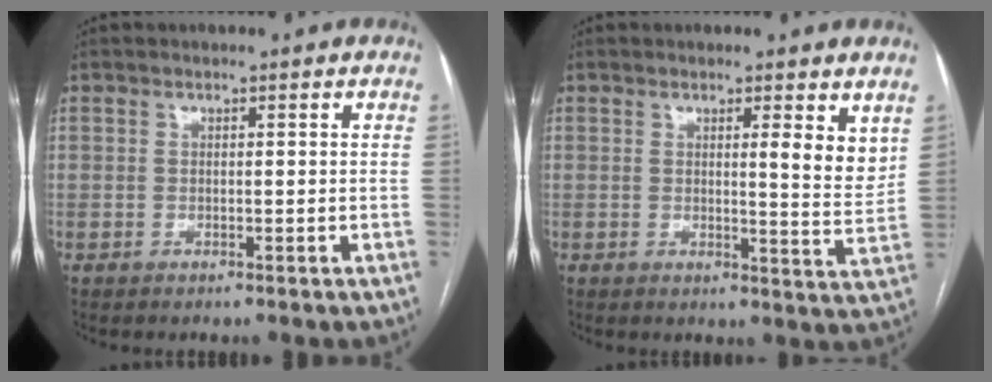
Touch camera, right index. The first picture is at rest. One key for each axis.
{"total": 5.0, "fx": 2.6, "fy": 0.6, "fz": 4.2, "tx": -0.048, "ty": -0.020, "tz": 0.032}